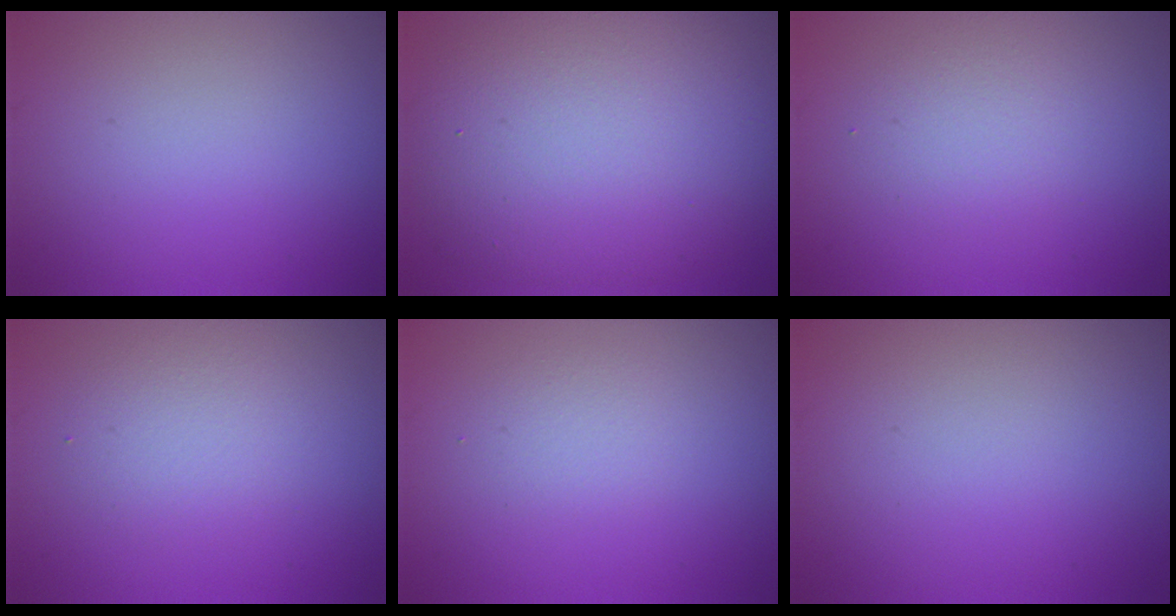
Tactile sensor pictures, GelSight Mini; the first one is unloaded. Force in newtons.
{"total": 11.1, "press": 11.1, "slide": 0.8}
{"total": 2.2, "press": 2.2, "slide": 0.2}
{"total": 2.5, "press": 2.5, "slide": 0.2}
{"total": 1.3, "press": 1.3, "slide": 0.1}
{"total": 0.0}